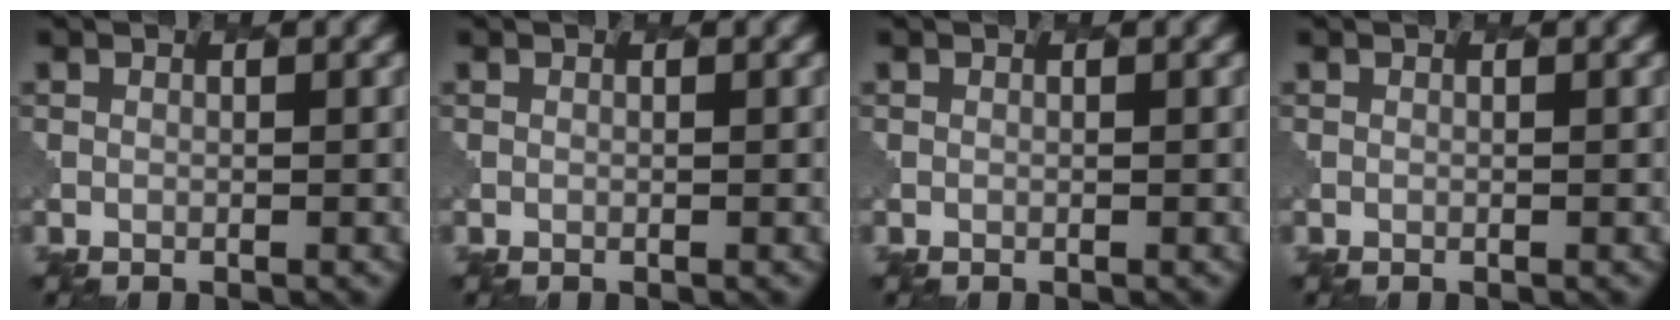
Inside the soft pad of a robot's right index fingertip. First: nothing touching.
{"total": 0.0}
{"total": 0.0}
{"total": 0.0}